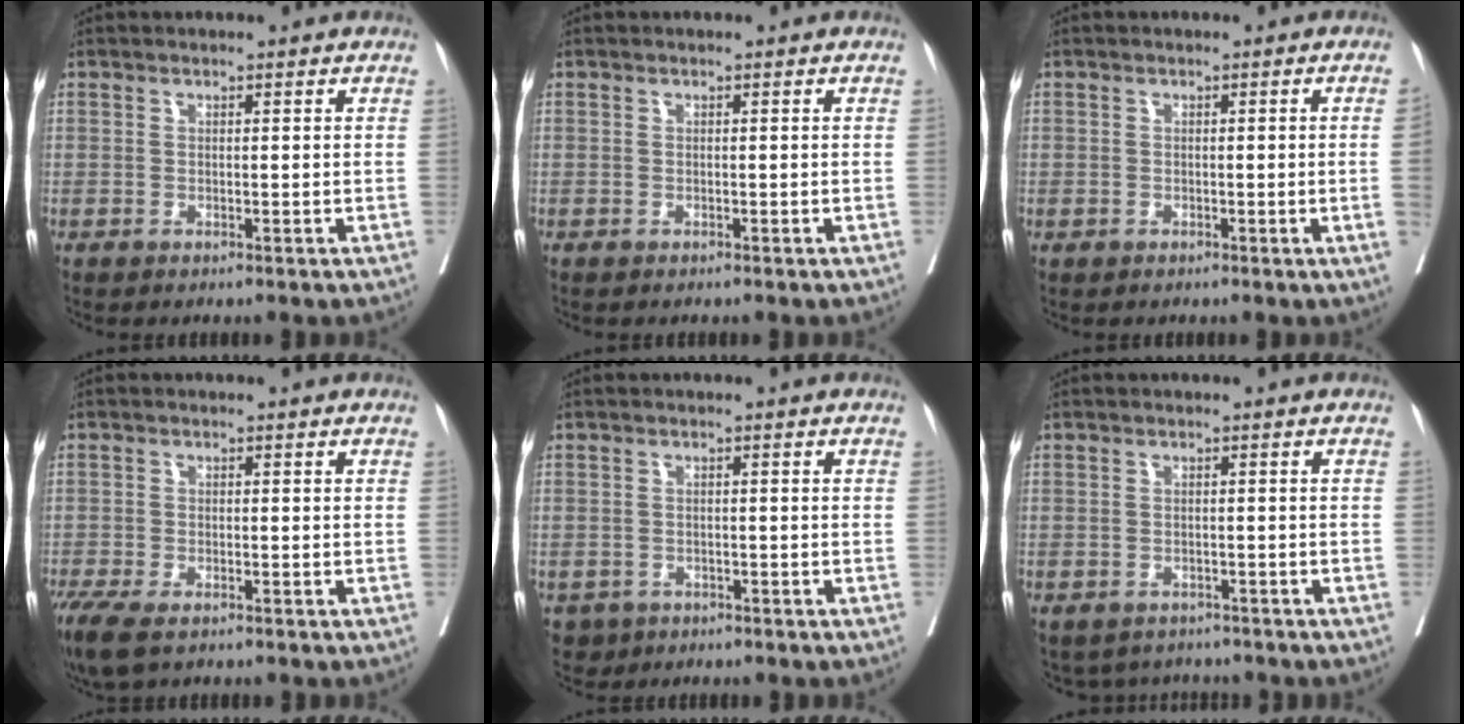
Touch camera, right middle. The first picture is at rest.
{"total": 0.5, "force": [-0.5, 0.1, 0.2], "torque": [0.004, 0.000, -0.009]}
{"total": 1.2, "force": [-0.3, -0.1, 1.2], "torque": [-0.015, 0.002, -0.003]}
{"total": 8.0, "force": [-5.6, 2.9, 4.9], "torque": [-0.100, -0.021, -0.095]}
{"total": 3.8, "force": [-2.4, 2.9, 0.4], "torque": [-0.002, 0.004, -0.038]}
{"total": 7.1, "force": [-6.3, 3.0, 1.2], "torque": [-0.016, 0.007, -0.077]}